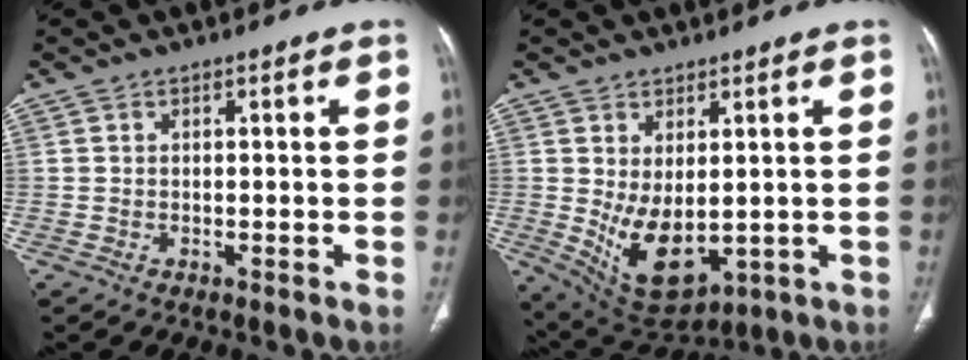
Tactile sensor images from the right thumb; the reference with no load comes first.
{"total": 10.4, "force": [-0.4, 5.7, 8.7], "torque": [-0.137, -0.017, 0.025]}